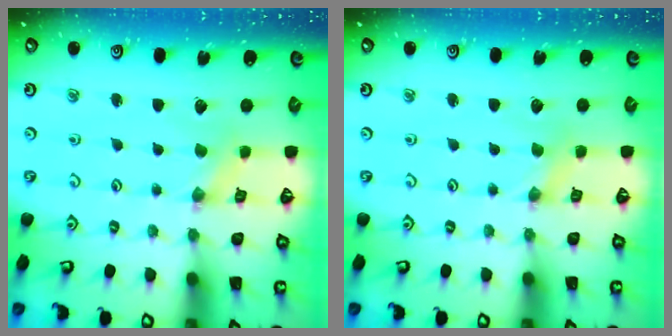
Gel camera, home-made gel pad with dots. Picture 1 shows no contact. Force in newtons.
{"total": 0.0}